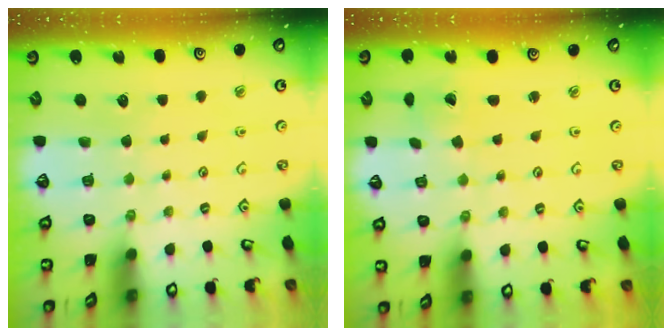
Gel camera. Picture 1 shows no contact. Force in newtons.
{"total": 0.8, "press": 0.8, "slide": 0.0}